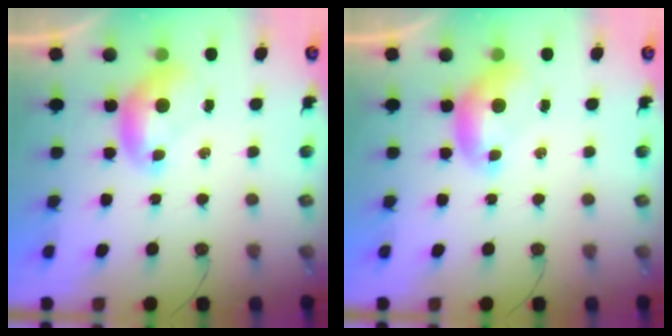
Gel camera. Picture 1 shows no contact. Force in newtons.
{"total": 0.0}